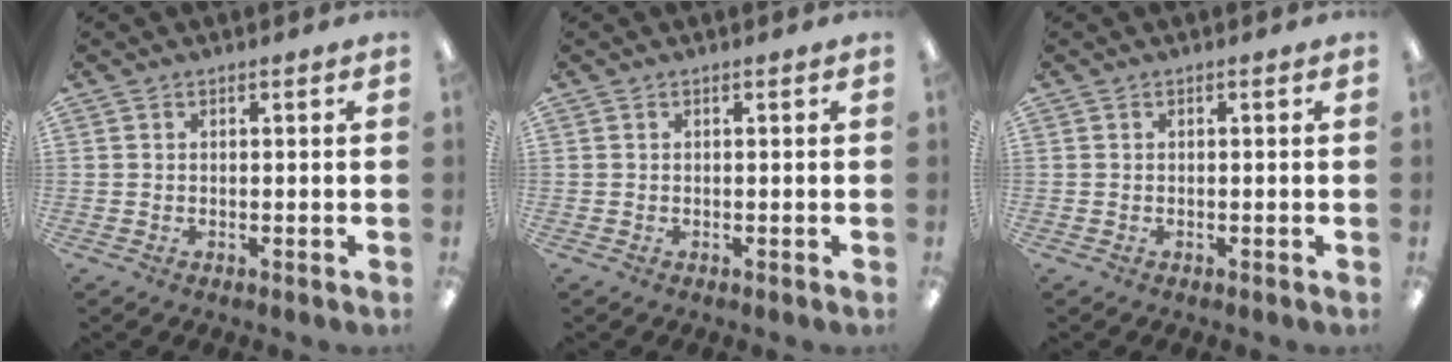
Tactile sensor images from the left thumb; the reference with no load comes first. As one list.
[{"total": 0.0}, {"total": 0.0}]